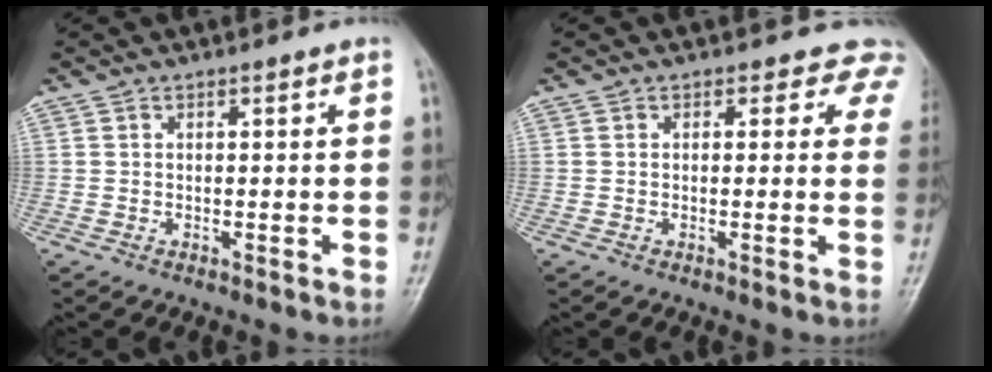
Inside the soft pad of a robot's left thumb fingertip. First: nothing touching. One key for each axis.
{"total": 4.6, "fx": 3.4, "fy": 2.9, "fz": 0.9, "tx": 0.031, "ty": -0.010, "tz": 0.012}